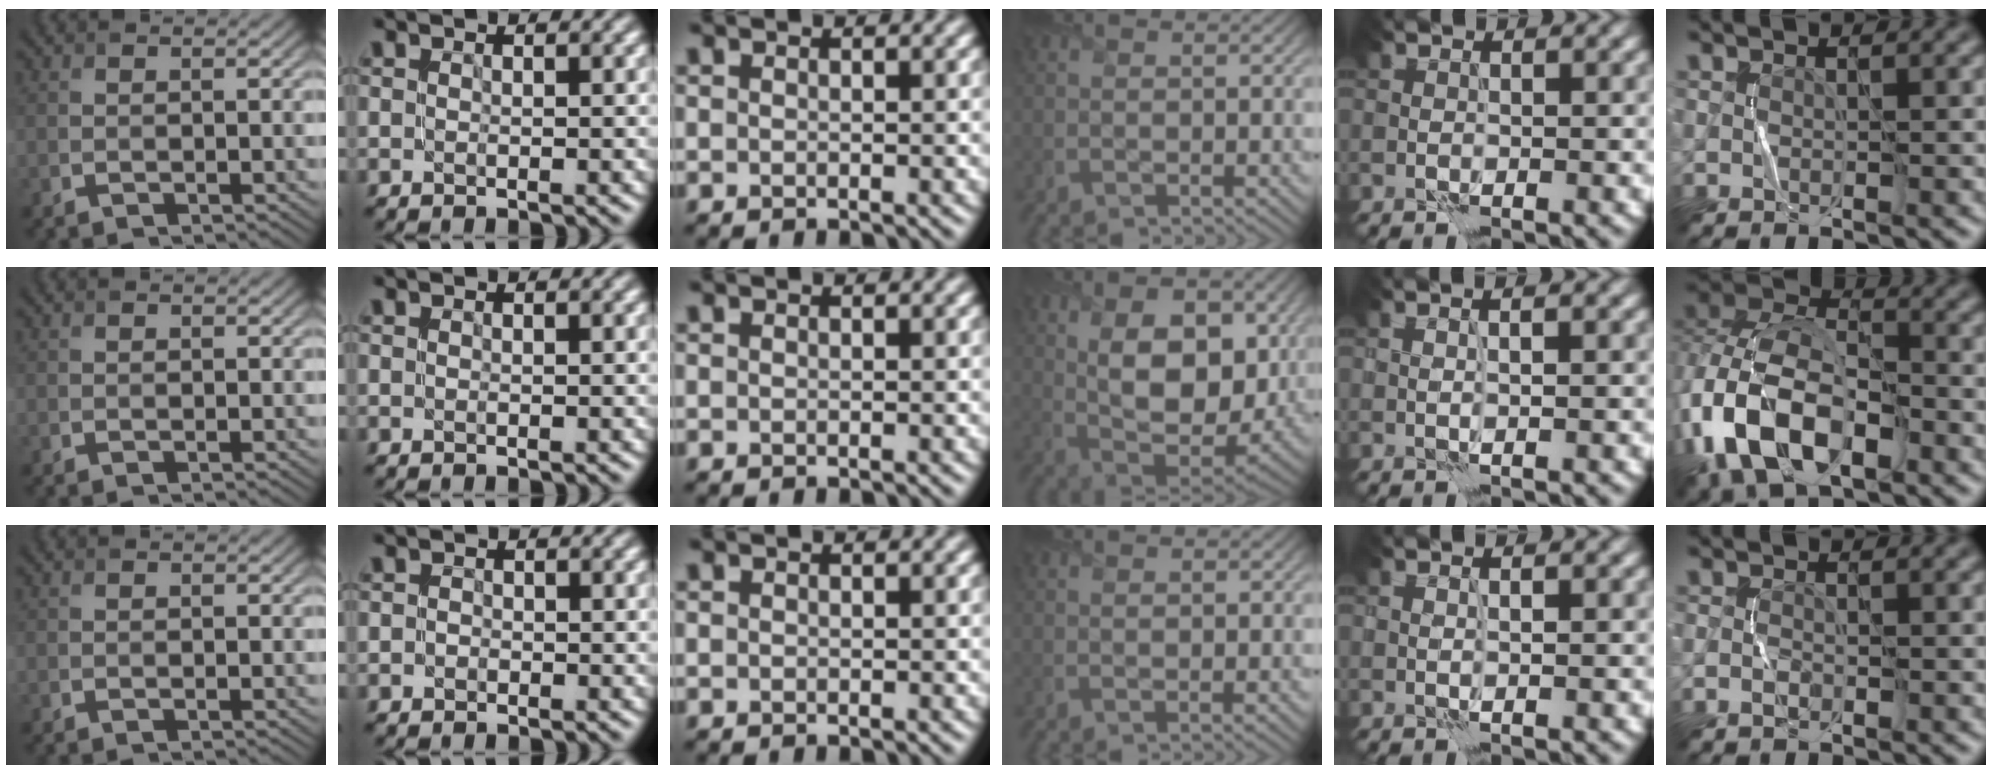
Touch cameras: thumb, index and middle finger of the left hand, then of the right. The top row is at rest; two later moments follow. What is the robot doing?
{"motion": "fold", "object": "scarf"}